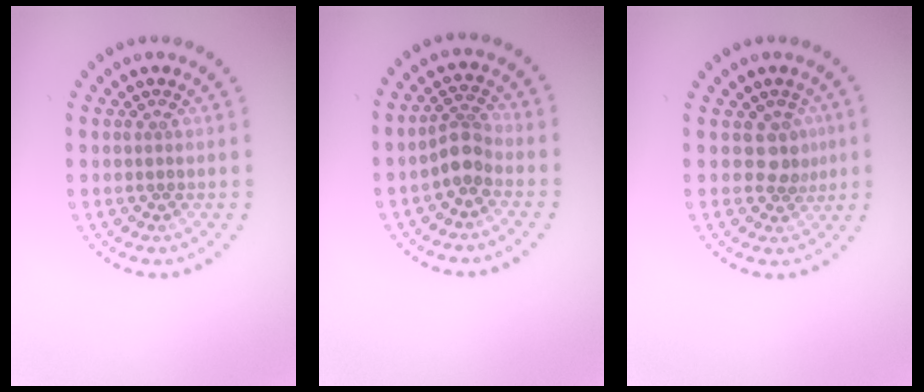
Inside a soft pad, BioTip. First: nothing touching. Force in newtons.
{"total": 2.5, "press": 1.9, "slide": 1.6}
{"total": 2.2, "press": 1.7, "slide": 1.3}